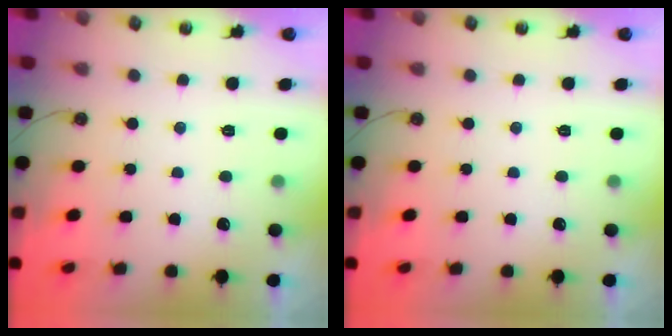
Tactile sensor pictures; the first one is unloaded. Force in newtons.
{"total": 0.0}